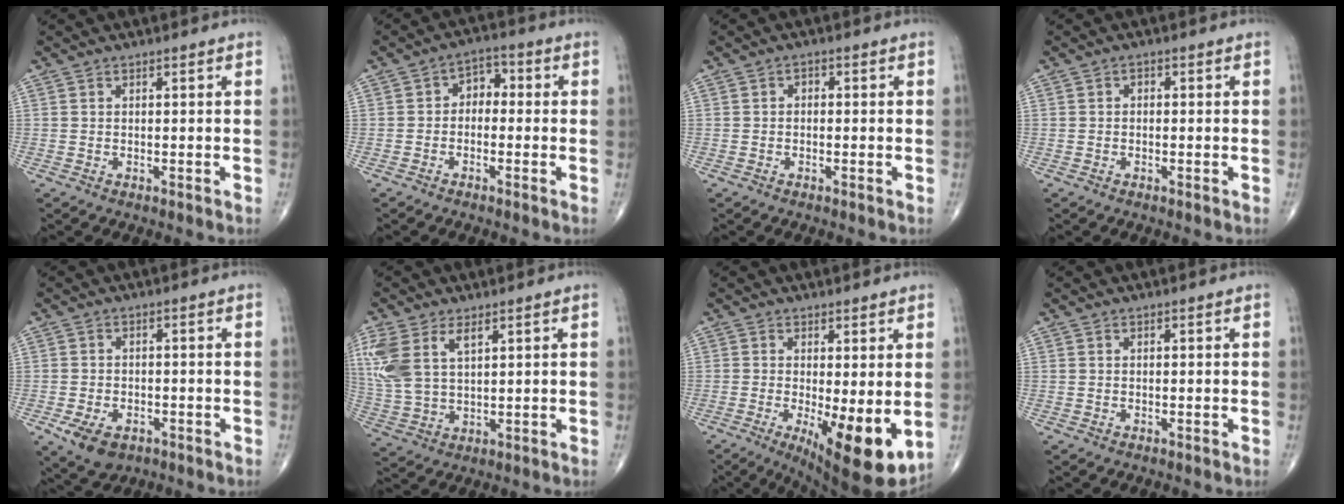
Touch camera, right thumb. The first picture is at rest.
{"total": 4.4, "force": [-0.5, 3.3, 3.0], "torque": [-0.022, 0.024, -0.024]}
{"total": 1.3, "force": [-0.1, 1.0, 0.9], "torque": [-0.003, 0.005, -0.008]}
{"total": 1.0, "force": [-0.1, 0.8, 0.7], "torque": [-0.002, 0.004, -0.006]}
{"total": 6.7, "force": [-3.1, 4.3, 4.1], "torque": [-0.072, 0.009, -0.045]}
{"total": 11.6, "force": [4.7, 6.3, 8.5], "torque": [-0.196, -0.002, 0.108]}
{"total": 12.2, "force": [-2.3, 3.7, 11.4], "torque": [-0.165, -0.029, -0.023]}
{"total": 0.0}